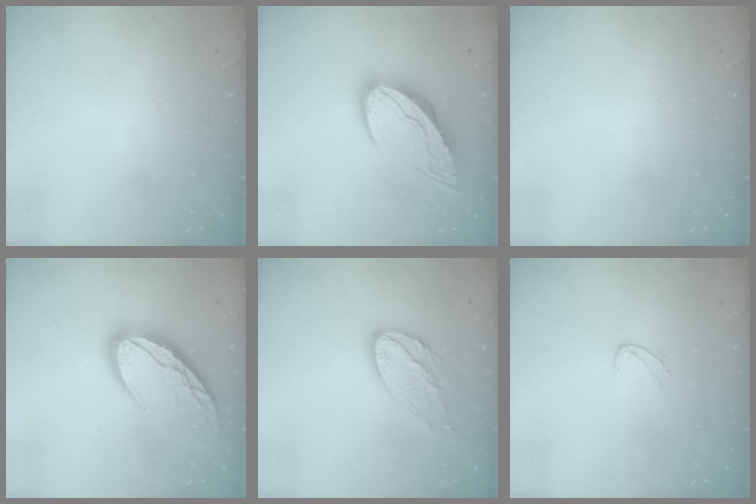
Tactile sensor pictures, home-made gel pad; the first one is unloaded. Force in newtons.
{"total": 16.0, "press": 16.0, "slide": 1.5}
{"total": 0.0}
{"total": 18.5, "press": 18.4, "slide": 1.6}
{"total": 12.8, "press": 12.7, "slide": 0.8}
{"total": 3.6, "press": 3.6, "slide": 0.2}